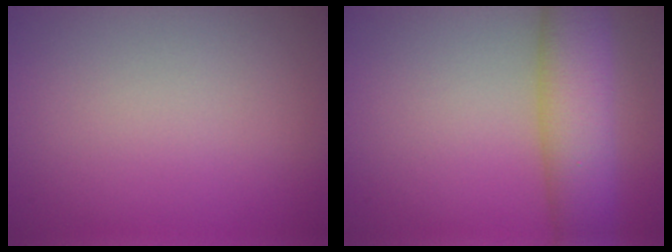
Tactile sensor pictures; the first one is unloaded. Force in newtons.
{"total": 7.6, "press": 7.6, "slide": 0.1}